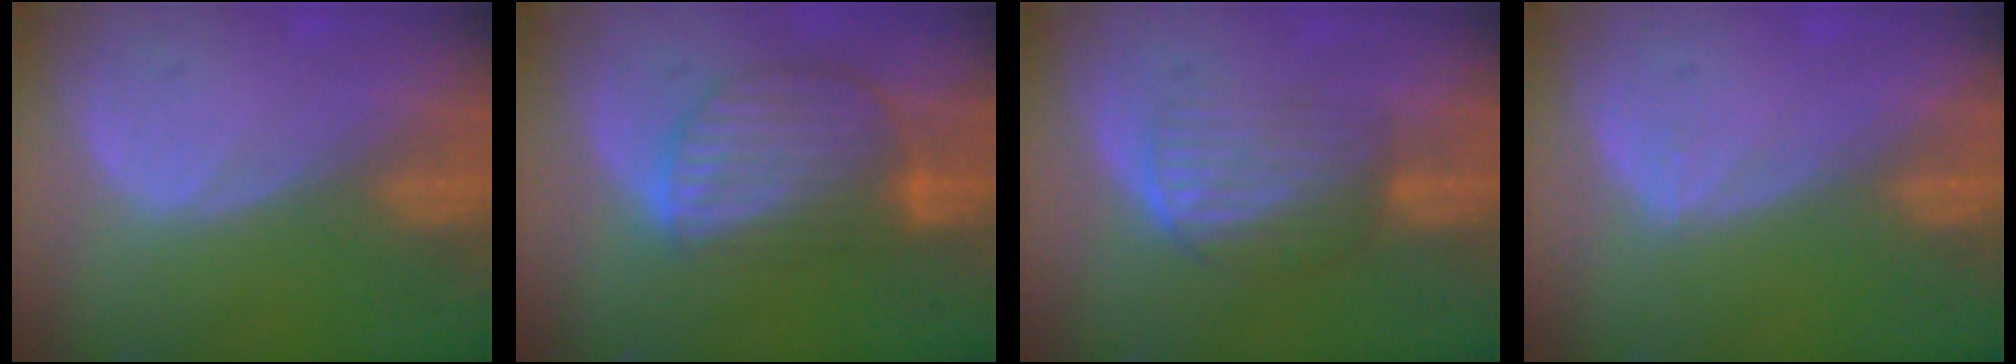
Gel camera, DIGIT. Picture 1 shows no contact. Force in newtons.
{"total": 9.0, "press": 7.7, "slide": 4.6}
{"total": 5.8, "press": 5.6, "slide": 1.7}
{"total": 0.6, "press": 0.4, "slide": 0.5}